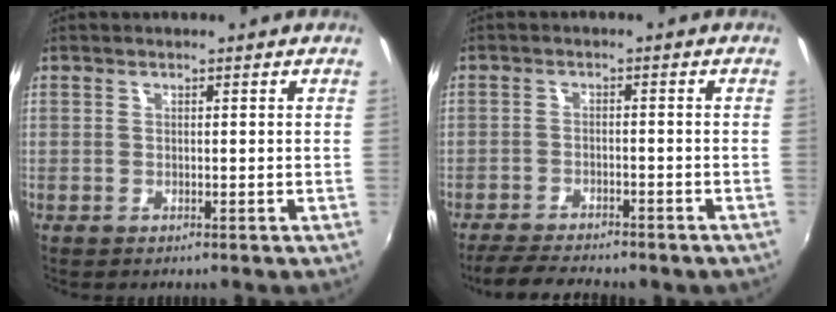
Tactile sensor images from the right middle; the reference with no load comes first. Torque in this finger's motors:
{"motor_torque": [1.02, -1.12, 0.24, 0.07]}